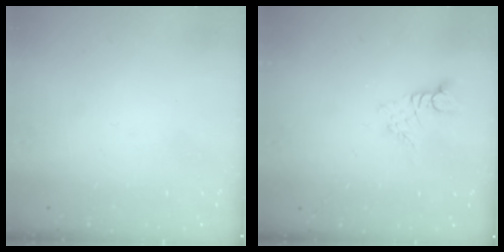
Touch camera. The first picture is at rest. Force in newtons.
{"total": 3.0, "press": 3.0, "slide": 0.3}